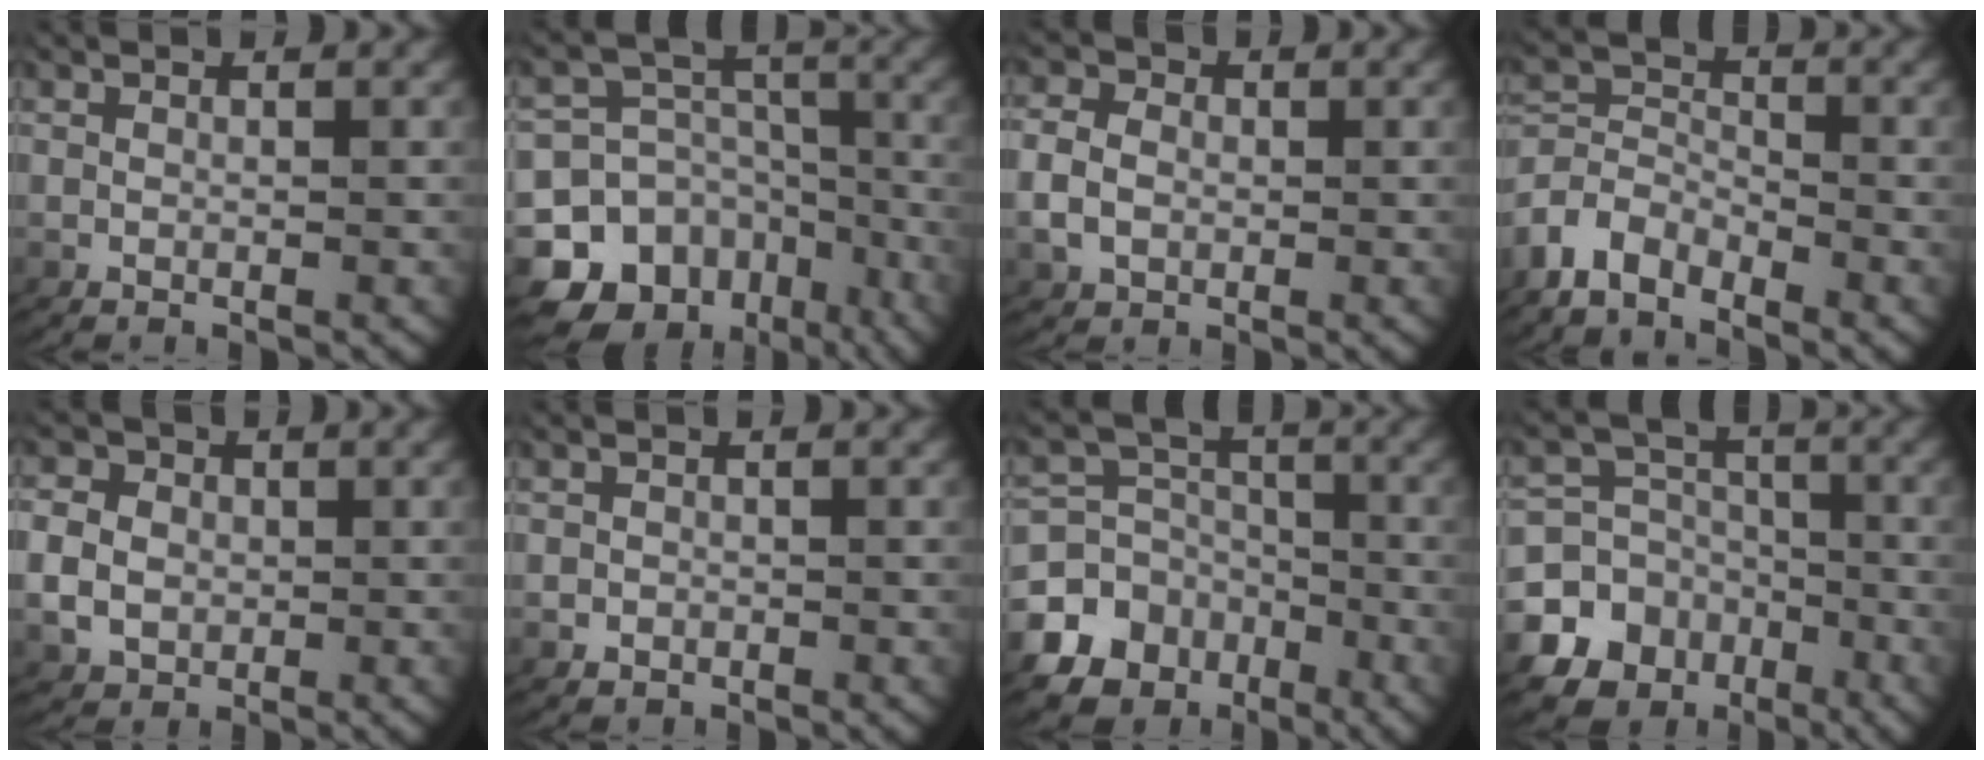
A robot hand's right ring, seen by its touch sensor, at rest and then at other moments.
{"total": 18.7, "force": [-6.8, 15.3, 8.2], "torque": [-0.151, -0.075, -0.100]}
{"total": 2.9, "force": [-0.3, 2.5, 1.4], "torque": [-0.037, 0.005, -0.005]}
{"total": 4.9, "force": [-2.6, 4.0, 1.3], "torque": [-0.048, -0.027, -0.042]}
{"total": 4.2, "force": [0.0, 3.8, 1.8], "torque": [-0.042, 0.000, 0.003]}
{"total": 1.0, "force": [-0.6, 0.8, 0.0], "torque": [-0.004, -0.008, -0.004]}
{"total": 13.4, "force": [-6.0, 11.2, 4.3], "torque": [-0.062, -0.042, -0.103]}
{"total": 14.7, "force": [-6.2, 12.5, 4.6], "torque": [-0.075, -0.051, -0.106]}